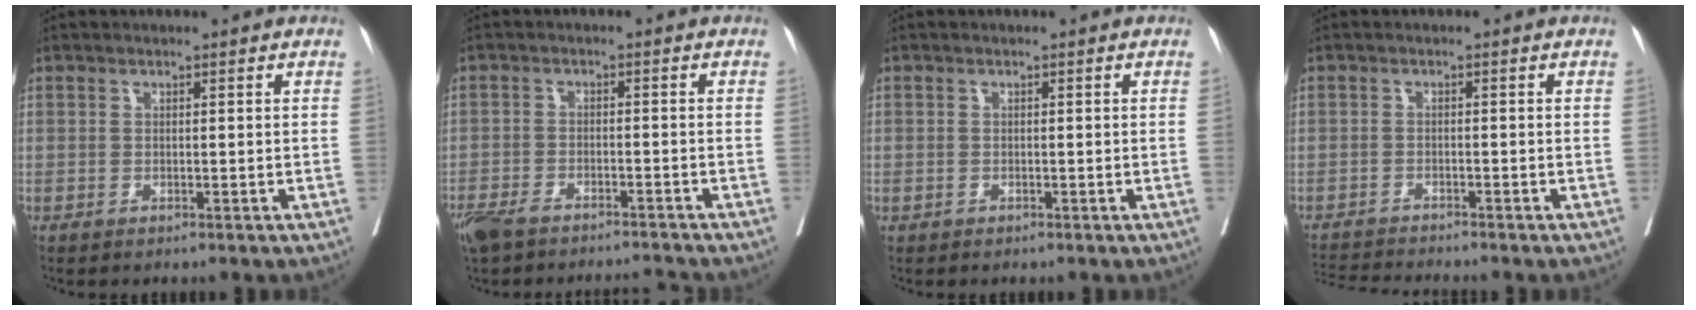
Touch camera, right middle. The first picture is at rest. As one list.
[{"total": 8.3, "force": [-7.4, 1.2, 3.6], "torque": [-0.065, -0.004, -0.124]}, {"total": 0.0}, {"total": 5.0, "force": [-4.8, -1.2, 0.7], "torque": [-0.012, -0.018, -0.084]}]